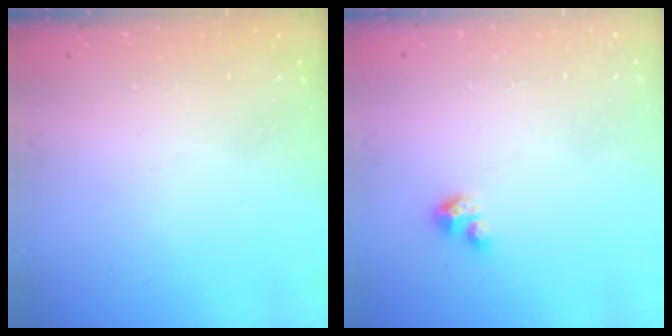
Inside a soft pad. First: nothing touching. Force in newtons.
{"total": 2.8, "press": 2.8, "slide": 0.2}